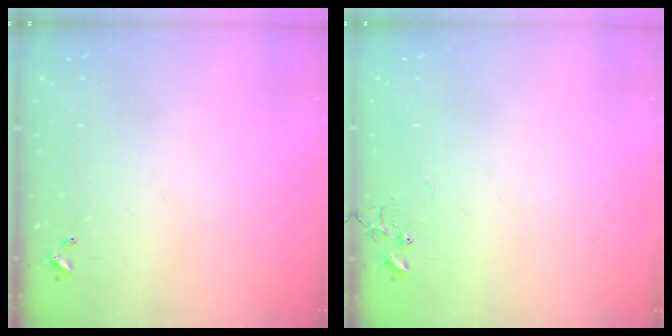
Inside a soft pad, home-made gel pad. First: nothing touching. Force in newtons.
{"total": 0.0}